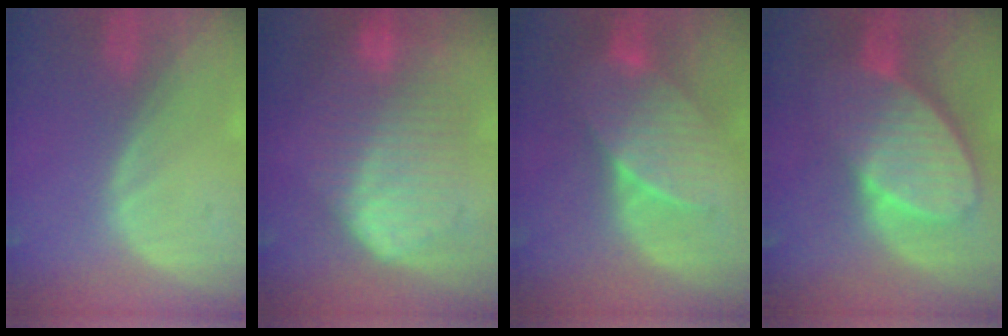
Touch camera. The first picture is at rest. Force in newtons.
{"total": 10.2, "press": 10.2, "slide": 0.5}
{"total": 7.2, "press": 7.1, "slide": 1.1}
{"total": 10.4, "press": 9.1, "slide": 5.1}